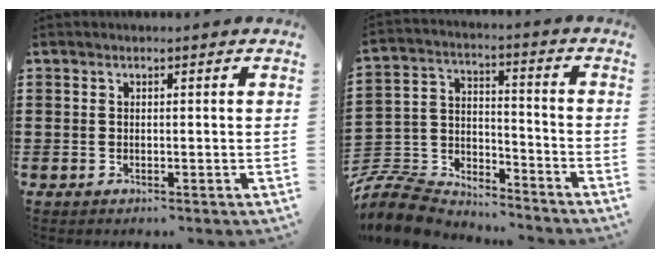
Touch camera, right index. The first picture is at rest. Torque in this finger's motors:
{"motor_torque": [-0.19, 0.26, -0.85, -0.21]}